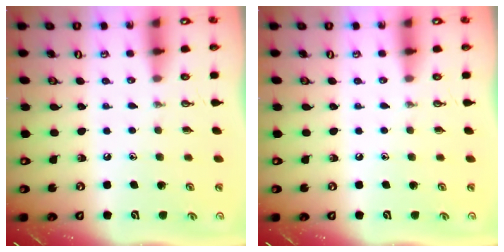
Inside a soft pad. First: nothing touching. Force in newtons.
{"total": 0.0}